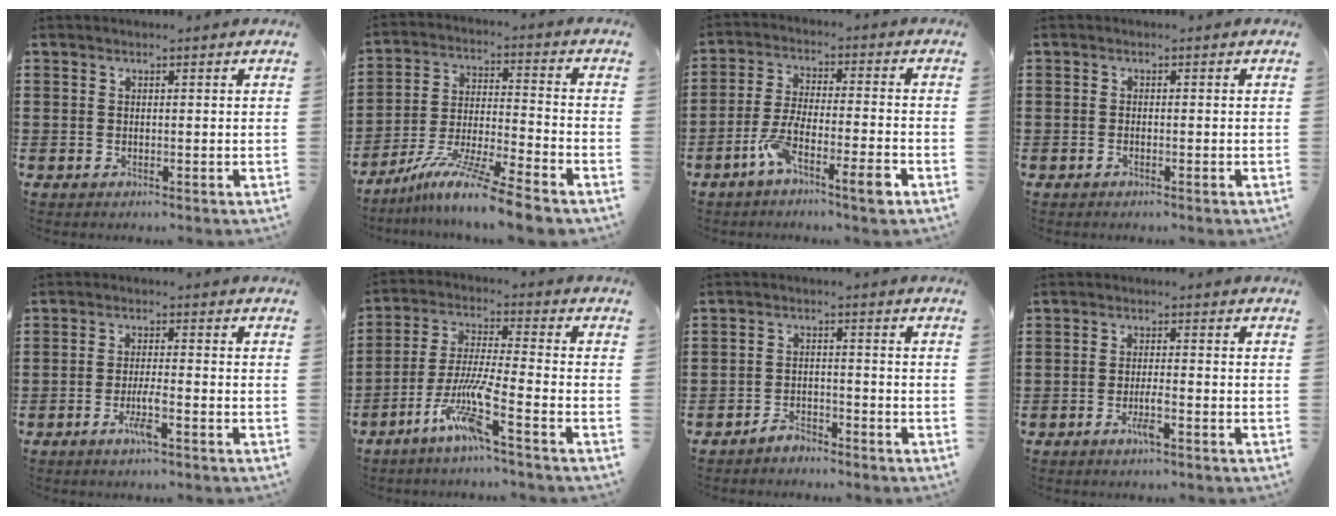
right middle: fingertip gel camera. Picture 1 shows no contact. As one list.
[{"total": 10.9, "force": [-9.2, -0.3, 5.8], "torque": [-0.112, 0.006, -0.184]}, {"total": 7.8, "force": [-4.9, 1.3, 5.9], "torque": [-0.119, 0.001, -0.092]}, {"total": 0.6, "force": [-0.4, 0.0, 0.4], "torque": [-0.009, -0.002, -0.008]}, {"total": 3.7, "force": [-2.0, 0.3, 3.0], "torque": [-0.057, 0.000, -0.038]}, {"total": 9.3, "force": [-5.6, 0.7, 7.3], "torque": [-0.159, -0.008, -0.112]}, {"total": 2.8, "force": [-2.7, 0.6, 0.4], "torque": [-0.012, 0.005, -0.057]}, {"total": 2.8, "force": [-1.6, 0.3, 2.3], "torque": [-0.047, -0.002, -0.030]}]